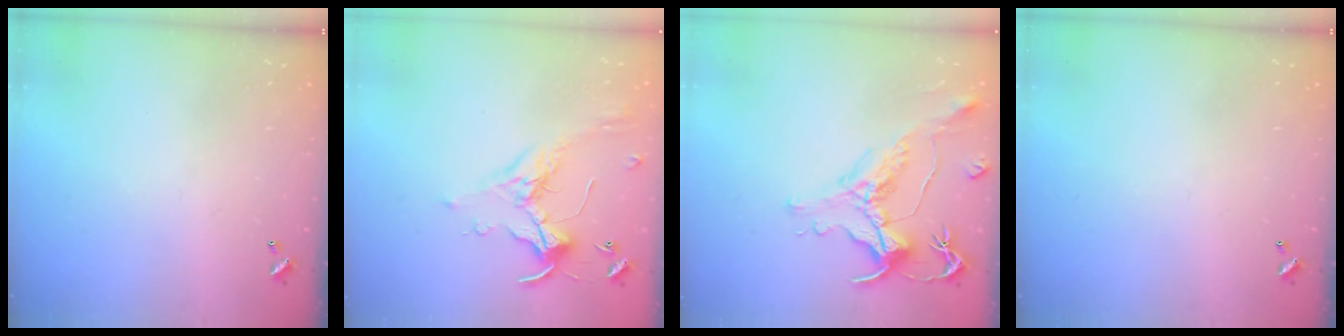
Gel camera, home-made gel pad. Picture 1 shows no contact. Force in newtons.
{"total": 0.6, "press": 0.5, "slide": 0.3}
{"total": 1.7, "press": 1.1, "slide": 1.2}
{"total": 0.0}